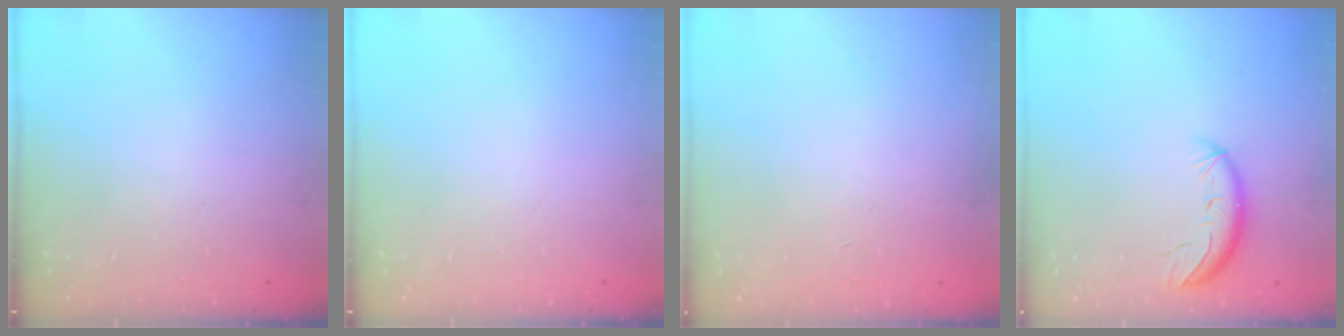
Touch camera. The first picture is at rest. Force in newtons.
{"total": 0.0}
{"total": 0.6, "press": 0.5, "slide": 0.2}
{"total": 9.6, "press": 9.3, "slide": 2.5}